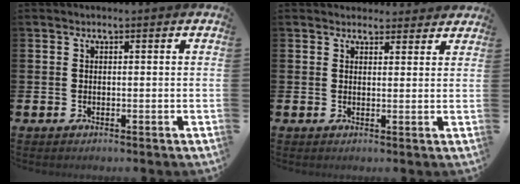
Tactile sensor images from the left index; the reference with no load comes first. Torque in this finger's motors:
{"motor_torque": [0.99, -1.14, 0.35, 0.03]}